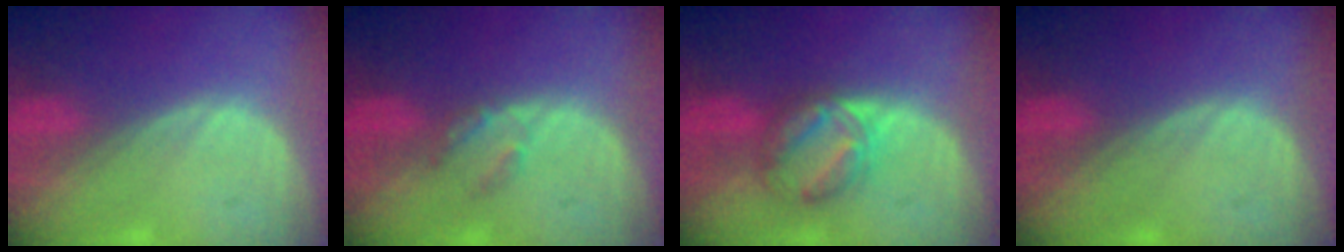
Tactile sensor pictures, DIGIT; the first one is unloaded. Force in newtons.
{"total": 2.2, "press": 2.1, "slide": 0.4}
{"total": 5.7, "press": 5.7, "slide": 0.7}
{"total": 0.0}